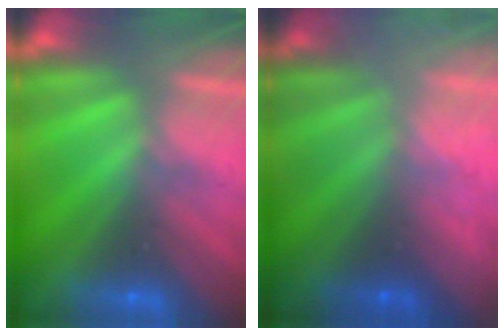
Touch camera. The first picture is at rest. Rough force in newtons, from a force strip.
{"total": 7.2}